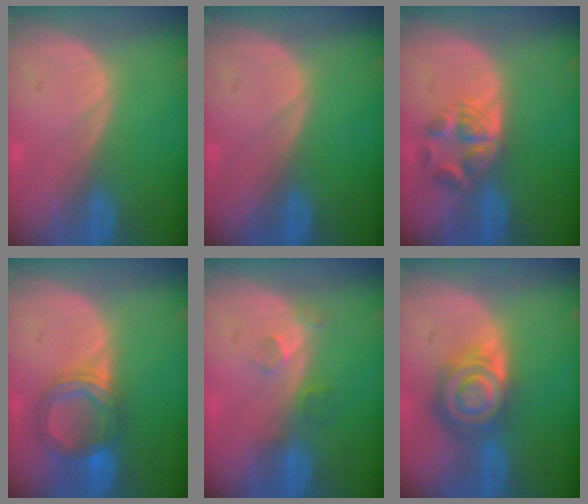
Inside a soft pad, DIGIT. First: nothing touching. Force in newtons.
{"total": 0.0}
{"total": 5.9, "press": 4.8, "slide": 3.4}
{"total": 5.8, "press": 5.7, "slide": 0.6}
{"total": 3.2, "press": 2.6, "slide": 1.8}
{"total": 8.0, "press": 7.1, "slide": 3.6}